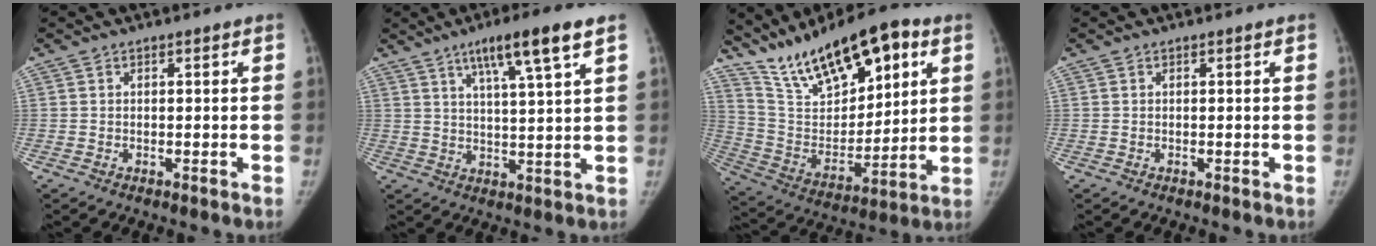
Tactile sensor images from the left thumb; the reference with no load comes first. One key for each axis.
{"total": 10.5, "fx": 6.0, "fy": 0.6, "fz": 8.6, "tx": -0.145, "ty": -0.021, "tz": 0.097}
{"total": 21.6, "fx": 12.8, "fy": 9.3, "fz": 14.8, "tx": -0.207, "ty": -0.041, "tz": 0.236}
{"total": 0.0}